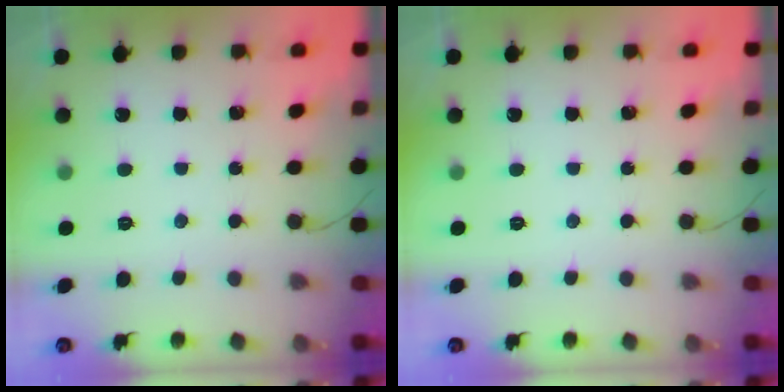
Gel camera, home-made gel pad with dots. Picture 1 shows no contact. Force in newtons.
{"total": 0.0}